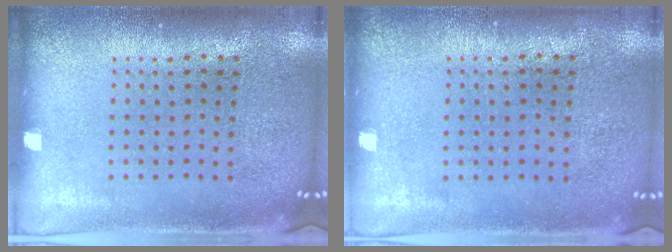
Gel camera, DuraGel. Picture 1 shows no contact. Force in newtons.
{"total": 0.0}